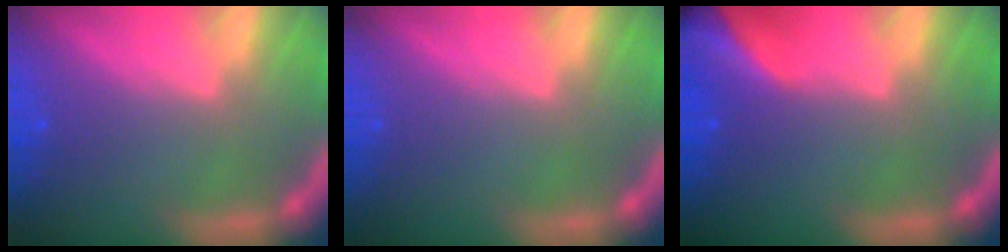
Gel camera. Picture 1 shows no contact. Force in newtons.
{"total": 0.0}
{"total": 9.4}